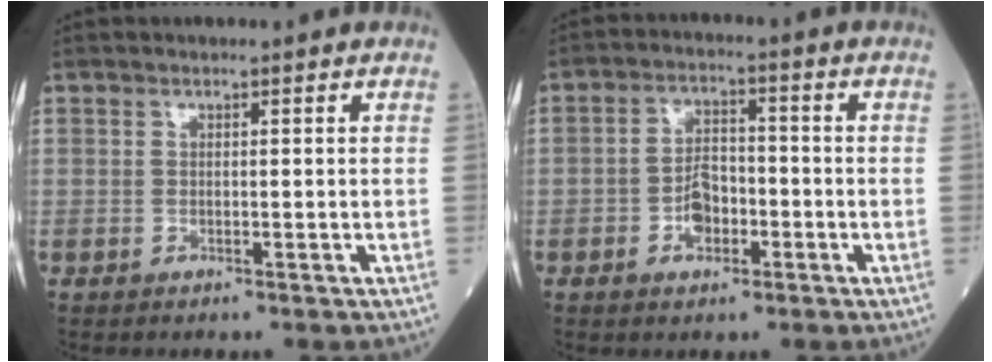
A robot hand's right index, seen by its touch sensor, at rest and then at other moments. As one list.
[{"total": 4.8, "force": [-1.9, 2.8, 3.4], "torque": [-0.065, 0.011, -0.035]}]